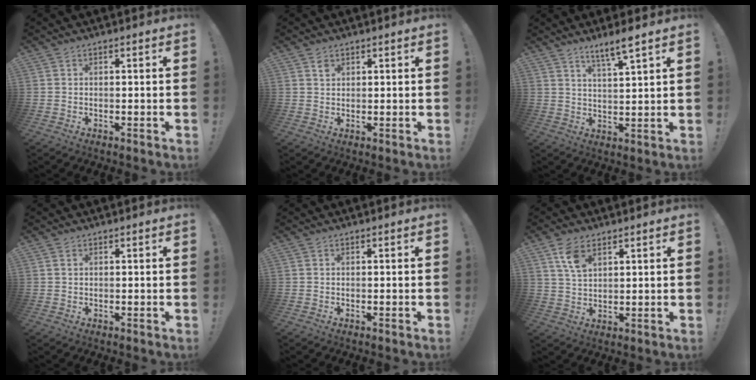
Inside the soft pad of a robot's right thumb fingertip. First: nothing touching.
{"total": 1.8, "force": [1.2, 1.3, 0.6], "torque": [0.004, -0.007, 0.020]}
{"total": 6.6, "force": [5.0, 0.1, 4.3], "torque": [-0.076, -0.028, 0.083]}
{"total": 0.9, "force": [0.5, 0.7, 0.3], "torque": [0.001, -0.001, 0.007]}
{"total": 0.0}
{"total": 6.9, "force": [3.9, 3.5, 4.4], "torque": [-0.085, -0.010, 0.074]}